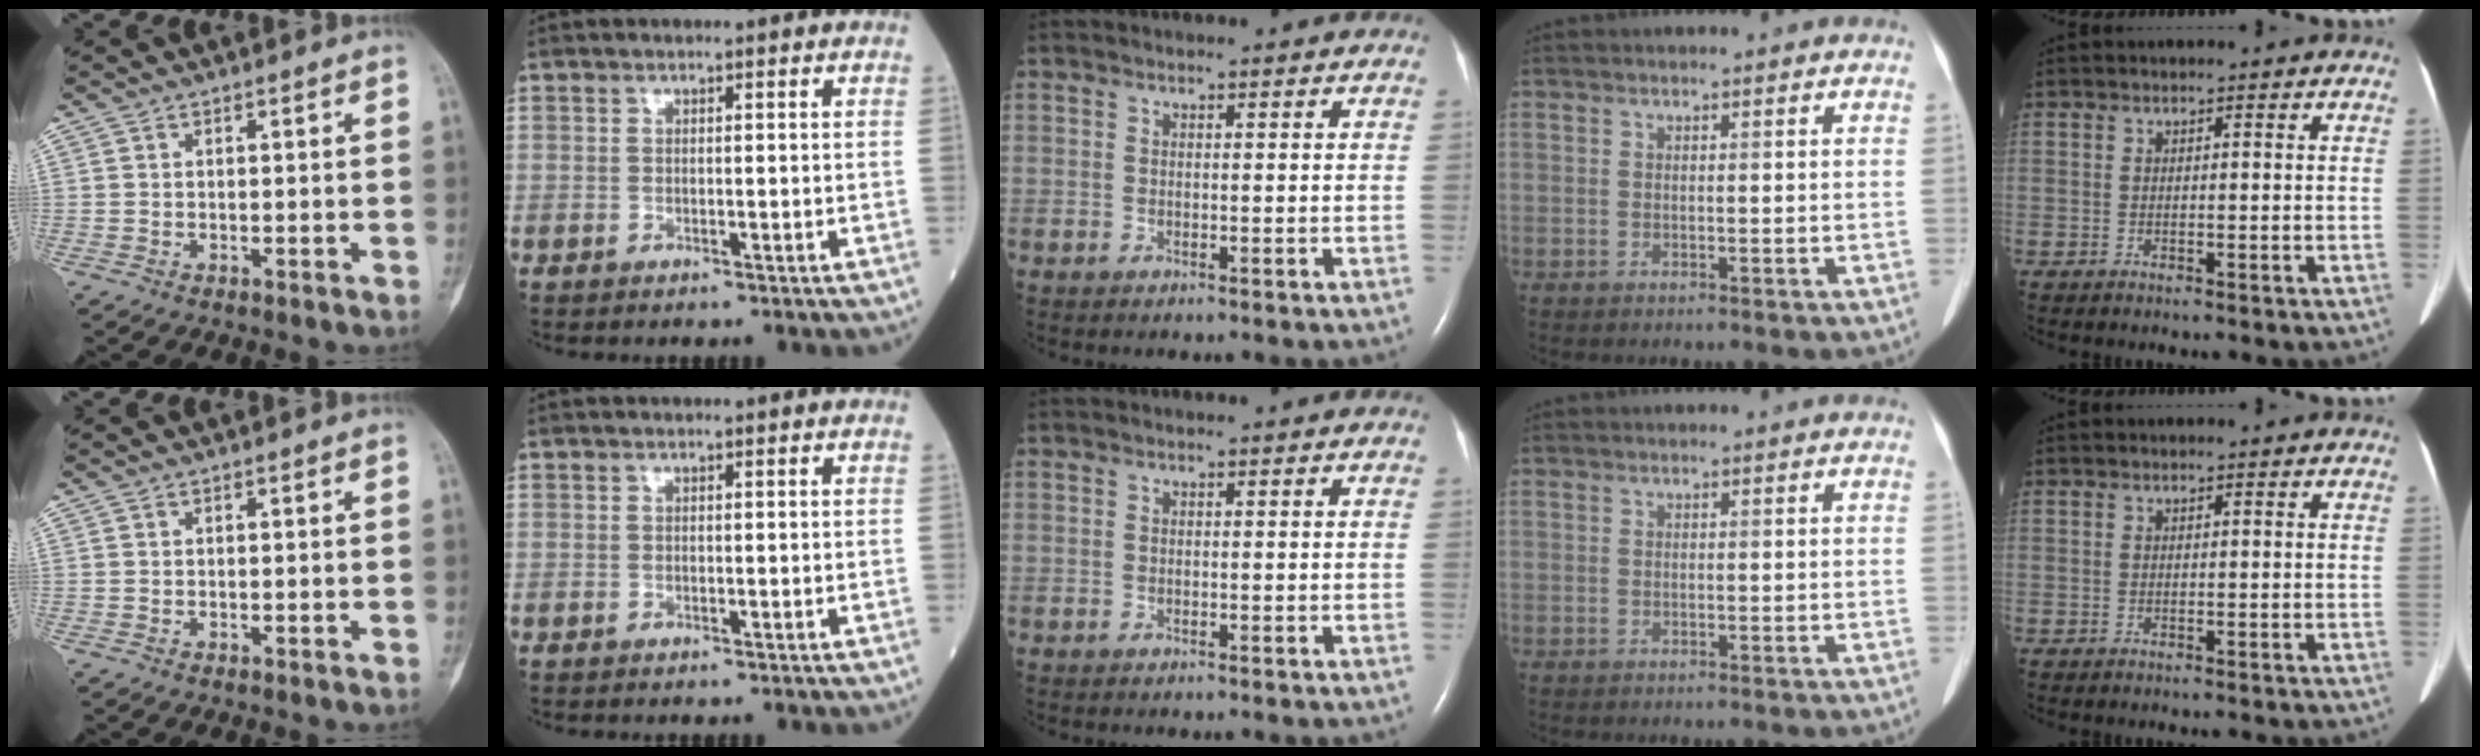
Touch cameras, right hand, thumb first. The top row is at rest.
{}